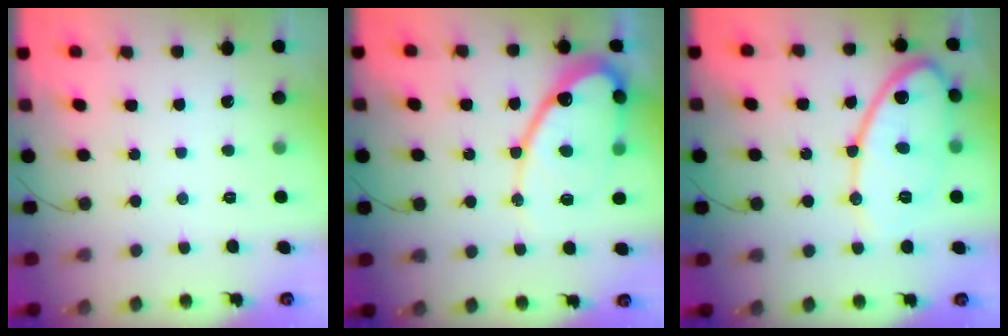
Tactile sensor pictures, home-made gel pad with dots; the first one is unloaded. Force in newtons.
{"total": 16.2, "press": 16.1, "slide": 1.6}
{"total": 14.1, "press": 14.1, "slide": 0.9}